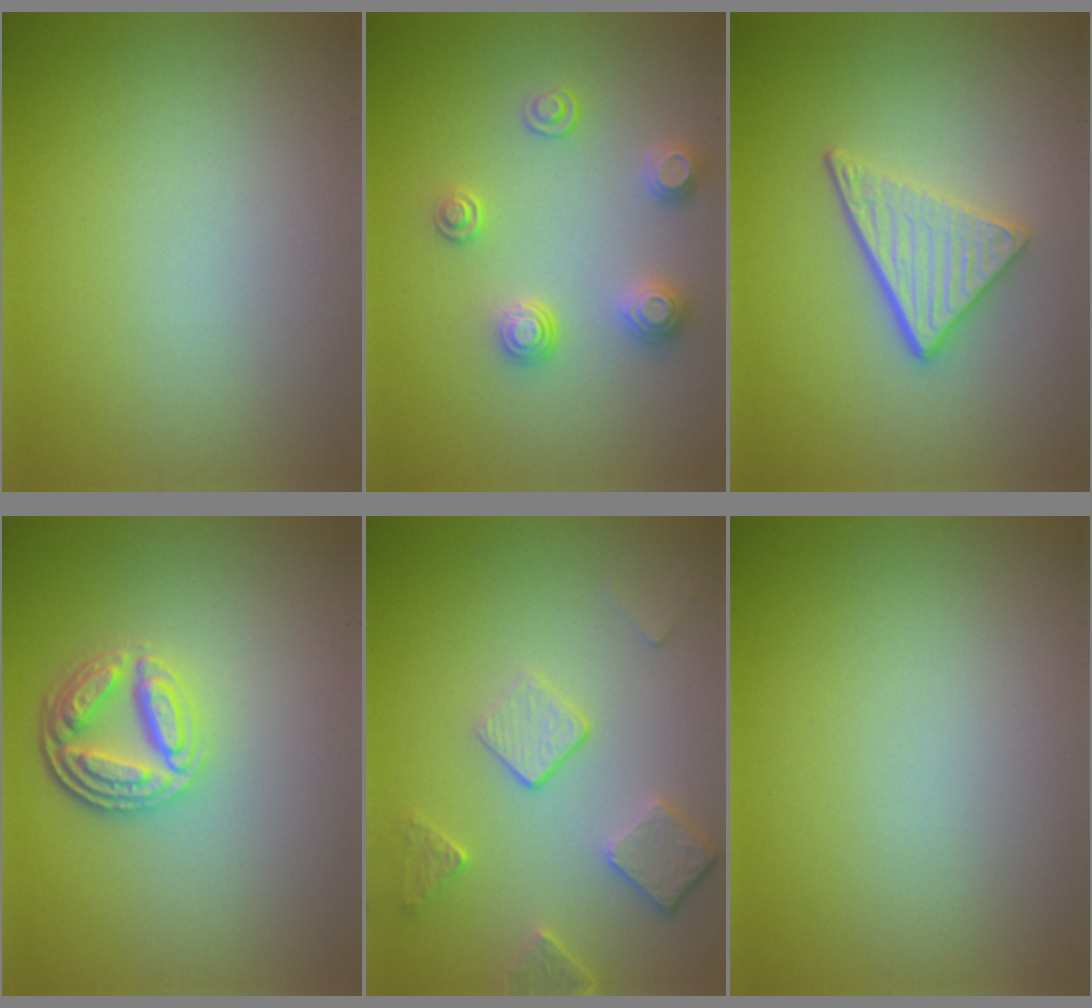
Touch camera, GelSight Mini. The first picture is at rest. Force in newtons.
{"total": 2.6, "press": 2.6, "slide": 0.4}
{"total": 3.6, "press": 3.1, "slide": 1.9}
{"total": 4.4, "press": 3.4, "slide": 2.8}
{"total": 3.7, "press": 2.9, "slide": 2.4}
{"total": 0.0}